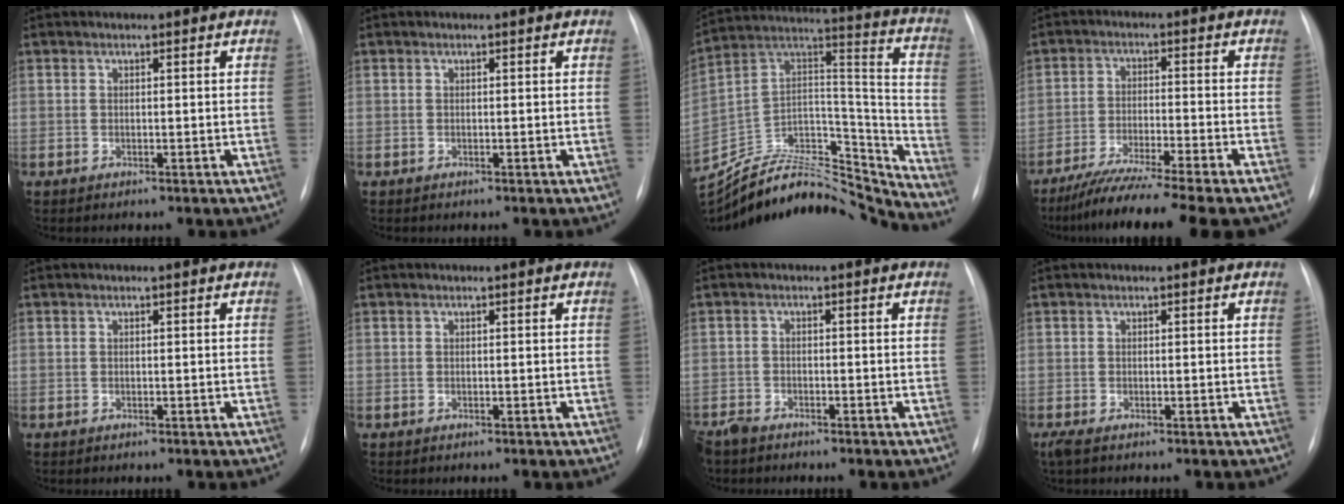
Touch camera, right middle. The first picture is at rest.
{"total": 0.0}
{"total": 29.4, "force": [-27.8, 5.2, 8.0], "torque": [-0.156, 0.023, -0.434]}
{"total": 13.1, "force": [-10.8, -0.8, 7.4], "torque": [-0.114, -0.038, -0.171]}
{"total": 0.0}
{"total": 0.0}
{"total": 2.8, "force": [-2.6, 0.8, 0.7], "torque": [-0.011, -0.006, -0.049]}
{"total": 1.4, "force": [-0.9, 0.3, 1.0], "torque": [-0.026, -0.008, -0.018]}